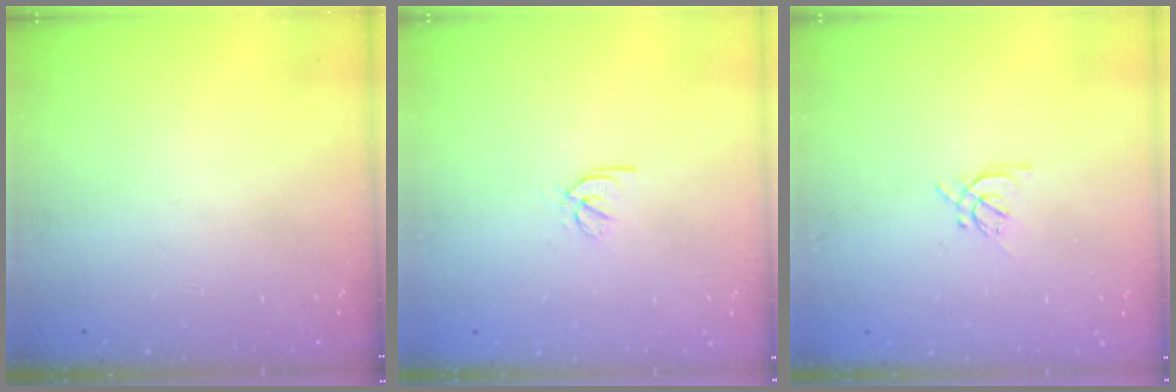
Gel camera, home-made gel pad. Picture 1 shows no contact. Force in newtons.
{"total": 2.3, "press": 2.2, "slide": 0.5}
{"total": 2.0, "press": 1.9, "slide": 0.5}